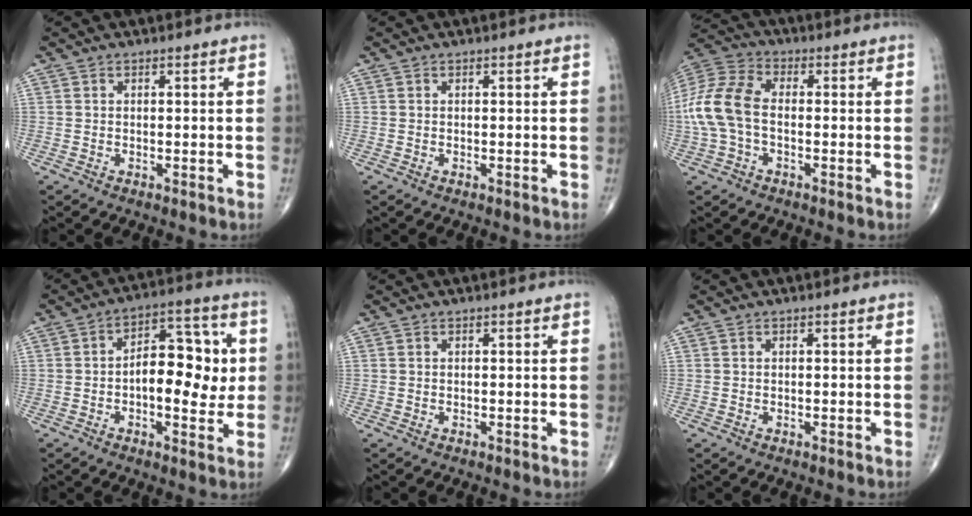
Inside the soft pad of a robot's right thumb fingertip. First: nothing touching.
{"total": 0.0}
{"total": 12.4, "force": [-1.1, 7.6, 9.8], "torque": [-0.221, 0.032, -0.027]}
{"total": 13.0, "force": [0.0, 6.8, 11.0], "torque": [-0.126, 0.024, -0.006]}
{"total": 0.0}
{"total": 0.0}